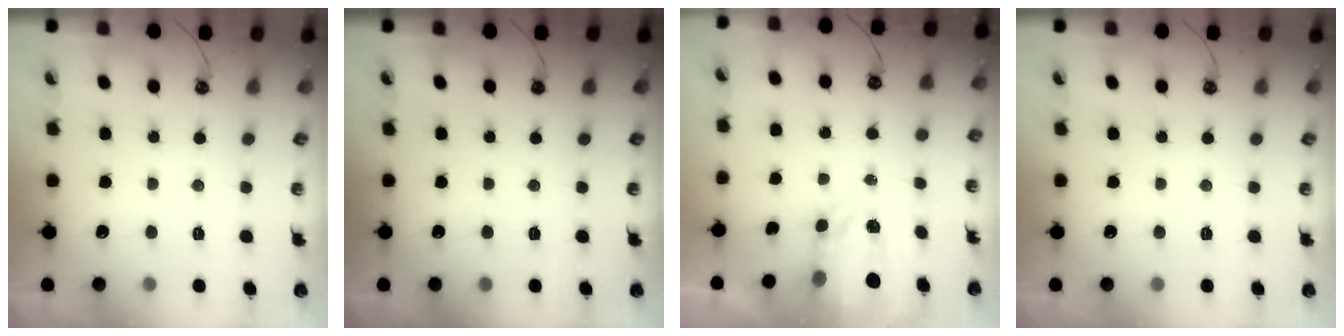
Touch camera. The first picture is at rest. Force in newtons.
{"total": 0.0}
{"total": 3.8, "press": 3.8, "slide": 0.5}
{"total": 0.0}